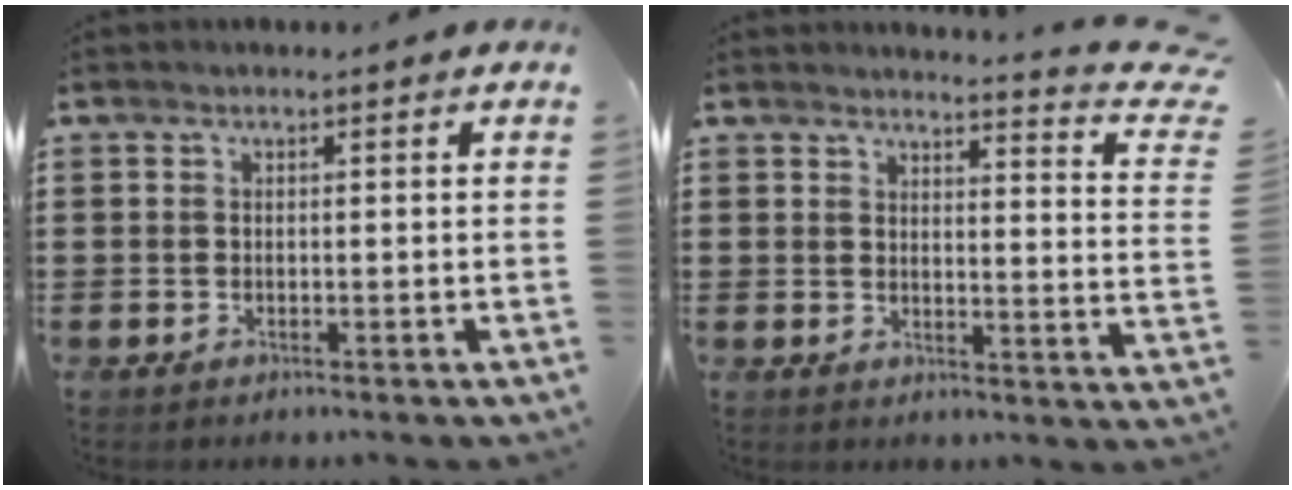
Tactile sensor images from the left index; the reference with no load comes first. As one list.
[{"total": 4.2, "force": [3.8, -0.3, 1.7], "torque": [-0.035, -0.031, 0.060]}]